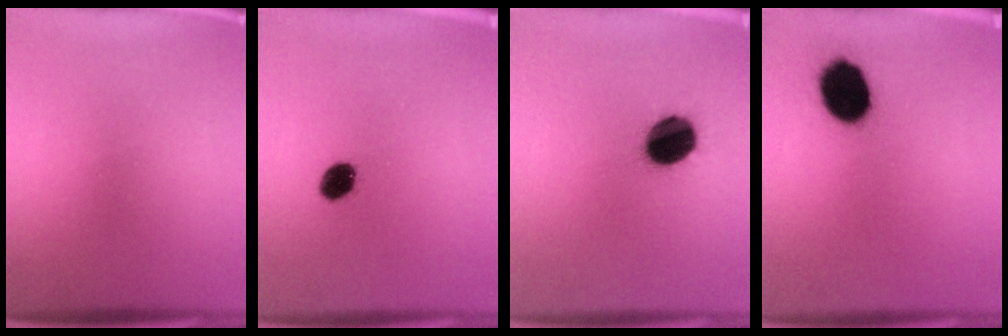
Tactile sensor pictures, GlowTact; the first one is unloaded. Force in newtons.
{"total": 4.9}
{"total": 12.2}
{"total": 13.2}